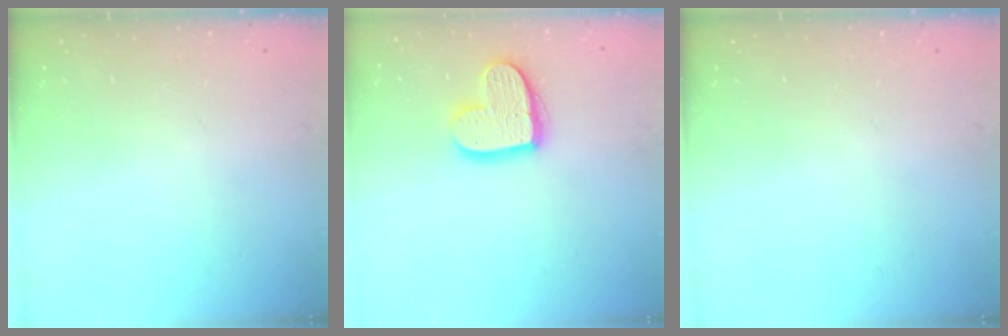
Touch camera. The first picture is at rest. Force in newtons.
{"total": 13.2, "press": 13.1, "slide": 0.7}
{"total": 0.0}